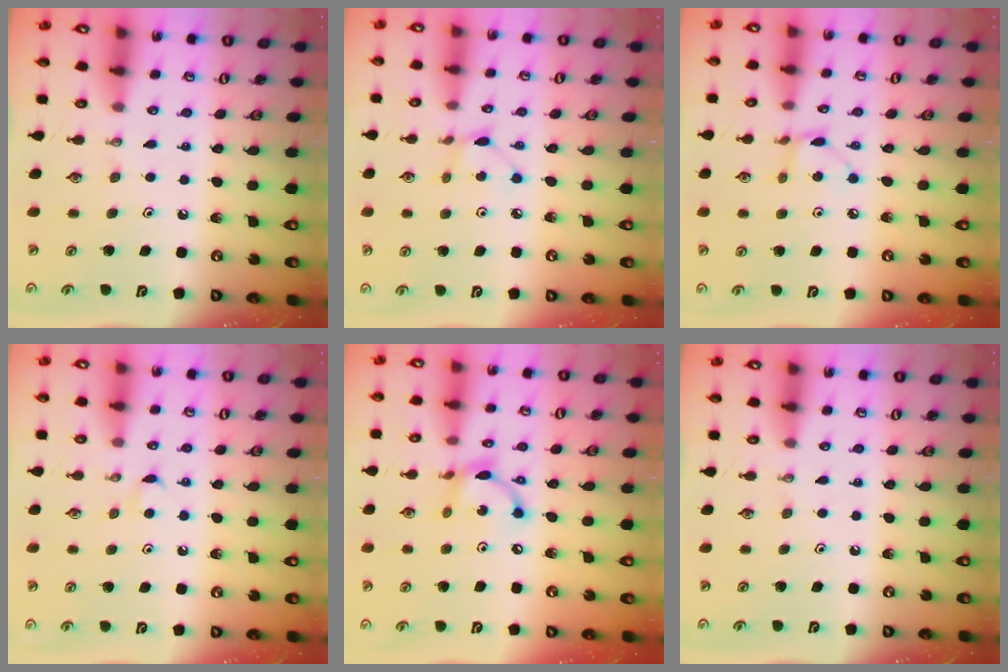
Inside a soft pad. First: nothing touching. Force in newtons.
{"total": 3.0, "press": 2.9, "slide": 0.4}
{"total": 5.6, "press": 5.5, "slide": 0.7}
{"total": 3.7, "press": 3.6, "slide": 0.5}
{"total": 9.7, "press": 9.7, "slide": 0.4}
{"total": 0.0}